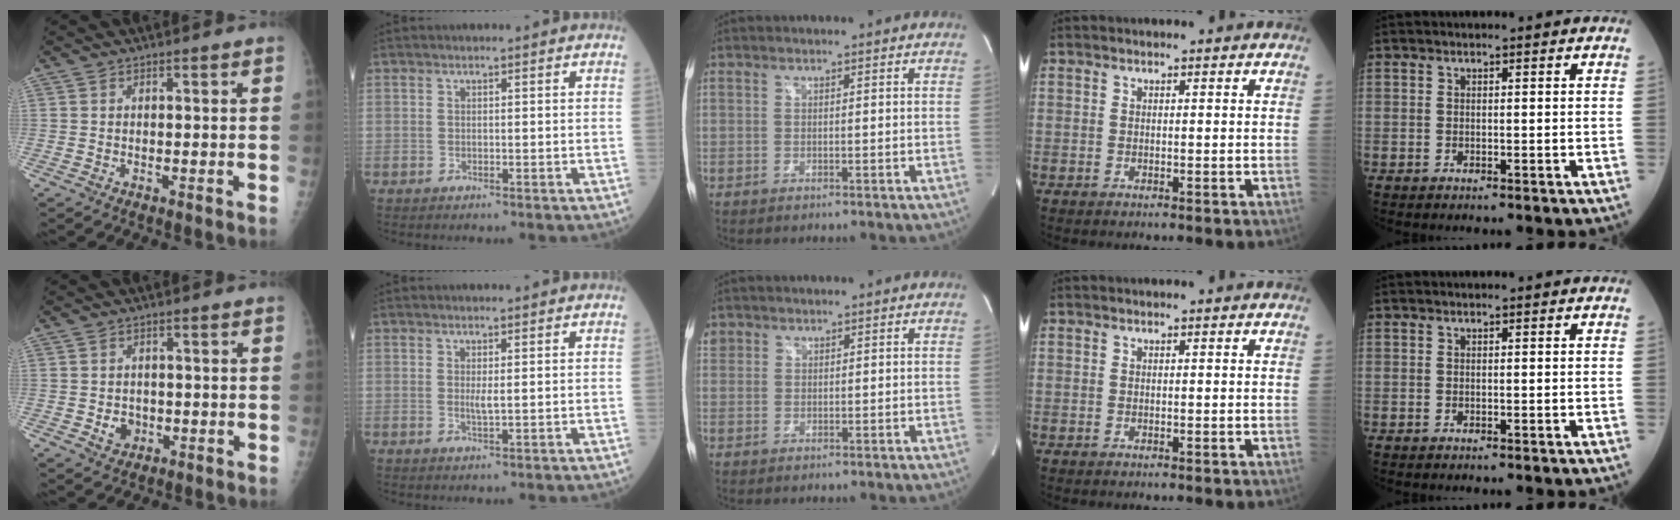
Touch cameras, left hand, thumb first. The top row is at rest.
{"thumb": {"total": 3.1, "force": [-0.7, 2.8, 1.4], "torque": [-0.006, 0.003, -0.004]}, "index": {"total": 1.3, "force": [0.4, 0.2, 1.3], "torque": [-0.029, -0.003, 0.009]}, "middle": {"total": 2.2, "force": [1.3, 1.8, 0.2], "torque": [0.001, 0.011, 0.024]}}